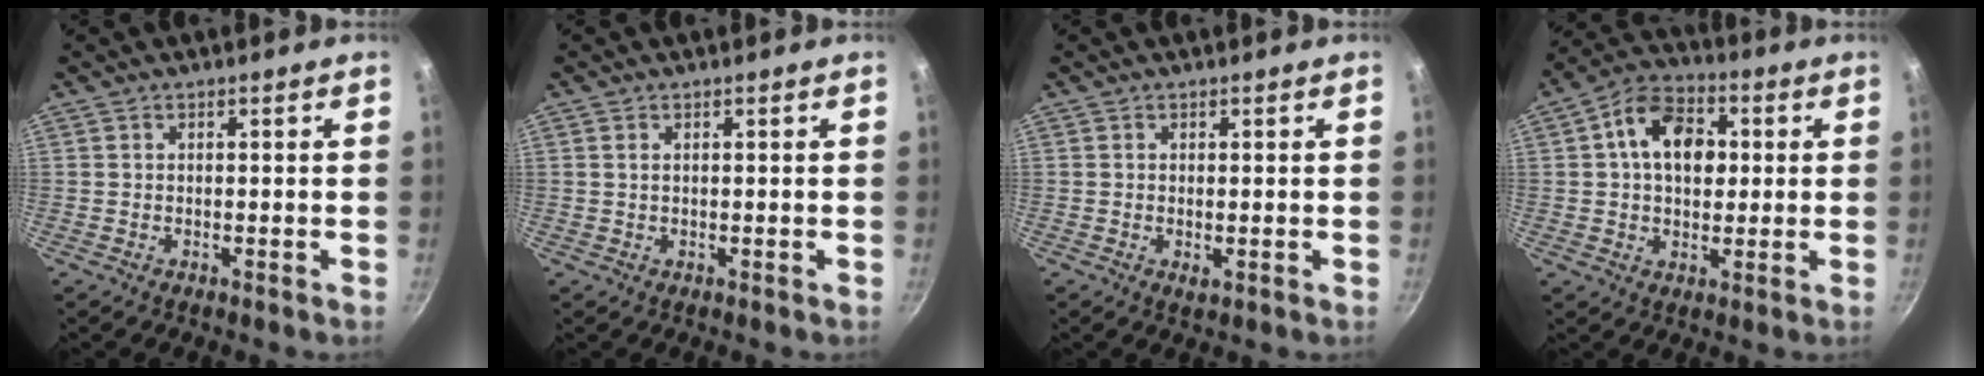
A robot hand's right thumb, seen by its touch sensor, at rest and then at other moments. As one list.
[{"total": 0.8, "force": [0.2, 0.4, 0.6], "torque": [-0.011, 0.001, 0.004]}, {"total": 1.0, "force": [0.0, 0.4, 0.9], "torque": [-0.016, -0.005, 0.001]}, {"total": 12.4, "force": [2.1, 8.7, 8.6], "torque": [-0.108, 0.014, 0.019]}]